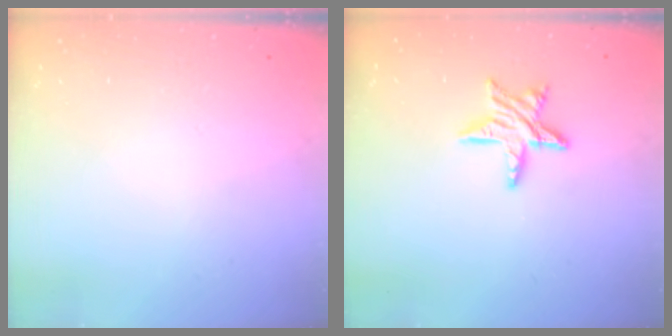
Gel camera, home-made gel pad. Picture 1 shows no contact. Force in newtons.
{"total": 10.6, "press": 10.6, "slide": 0.8}